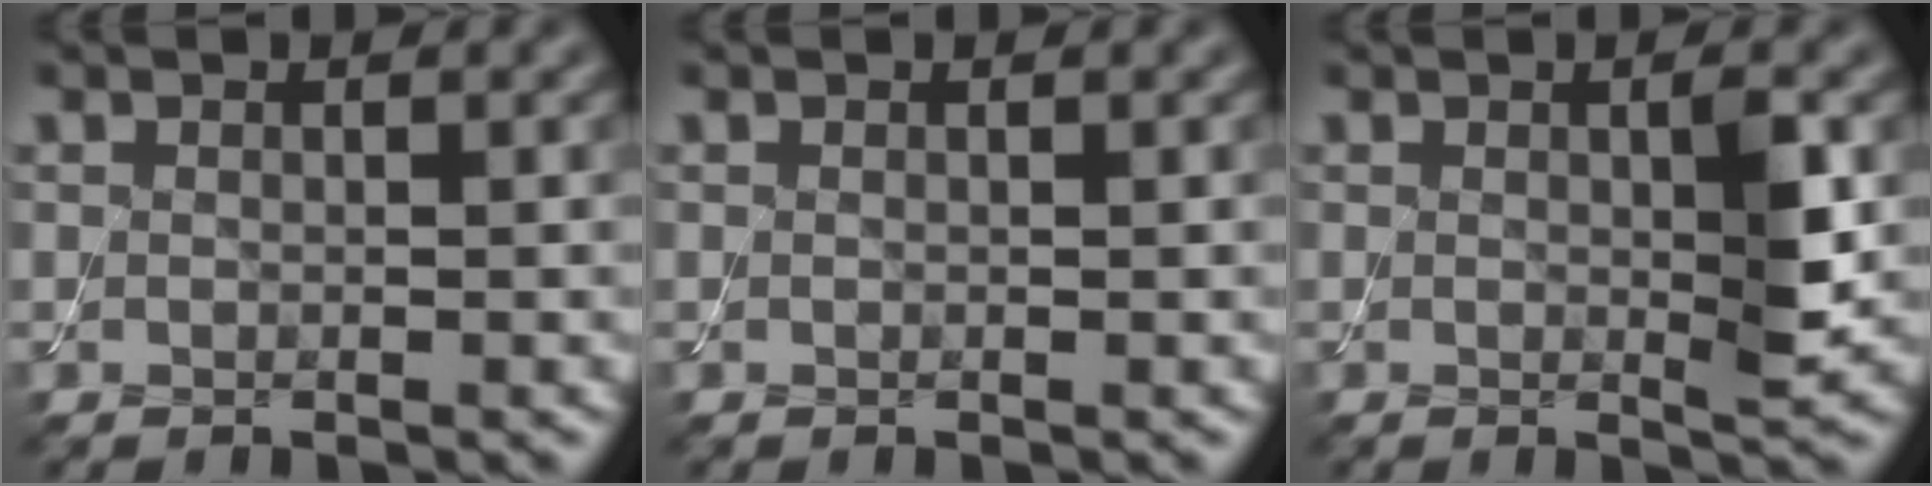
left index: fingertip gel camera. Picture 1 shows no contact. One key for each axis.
{"total": 0.0}
{"total": 2.8, "fx": 0.2, "fy": 0.3, "fz": 2.8, "tx": -0.043, "ty": -0.007, "tz": 0.003}